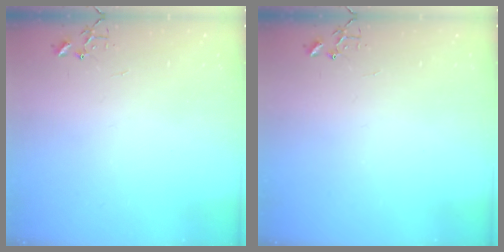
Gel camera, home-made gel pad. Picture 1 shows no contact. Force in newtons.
{"total": 0.0}